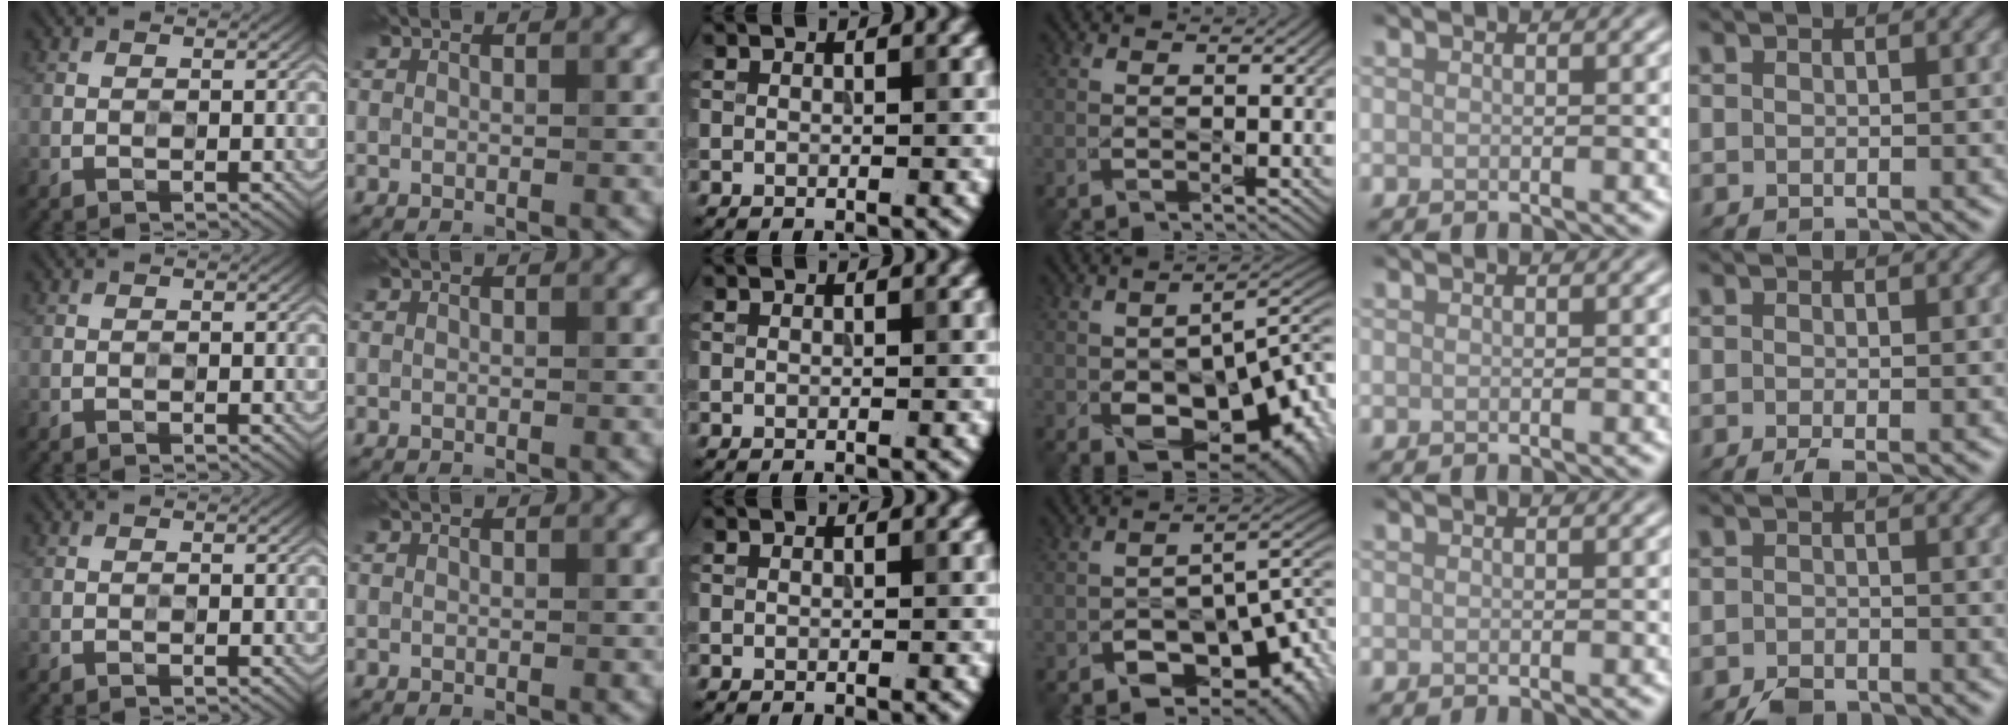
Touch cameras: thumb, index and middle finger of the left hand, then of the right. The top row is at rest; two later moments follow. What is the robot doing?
{"motion": "wipe", "object": "mirror"}